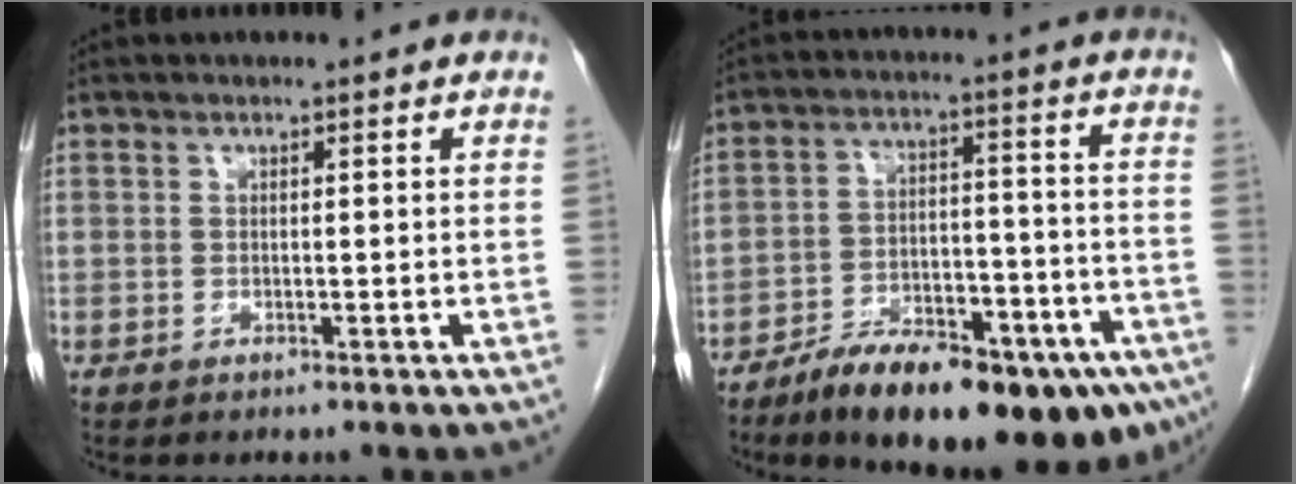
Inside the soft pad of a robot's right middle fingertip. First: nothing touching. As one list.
[{"total": 21.7, "force": [-15.0, 6.4, 14.2], "torque": [-0.154, 0.017, -0.222]}]